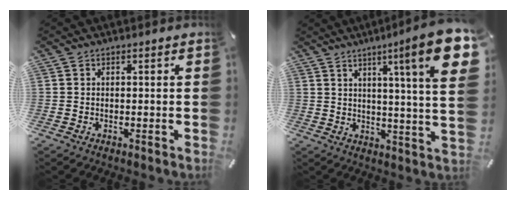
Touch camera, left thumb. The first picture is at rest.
{"total": 16.8, "force": [7.5, 1.3, 15.0], "torque": [-0.226, -0.037, 0.102]}